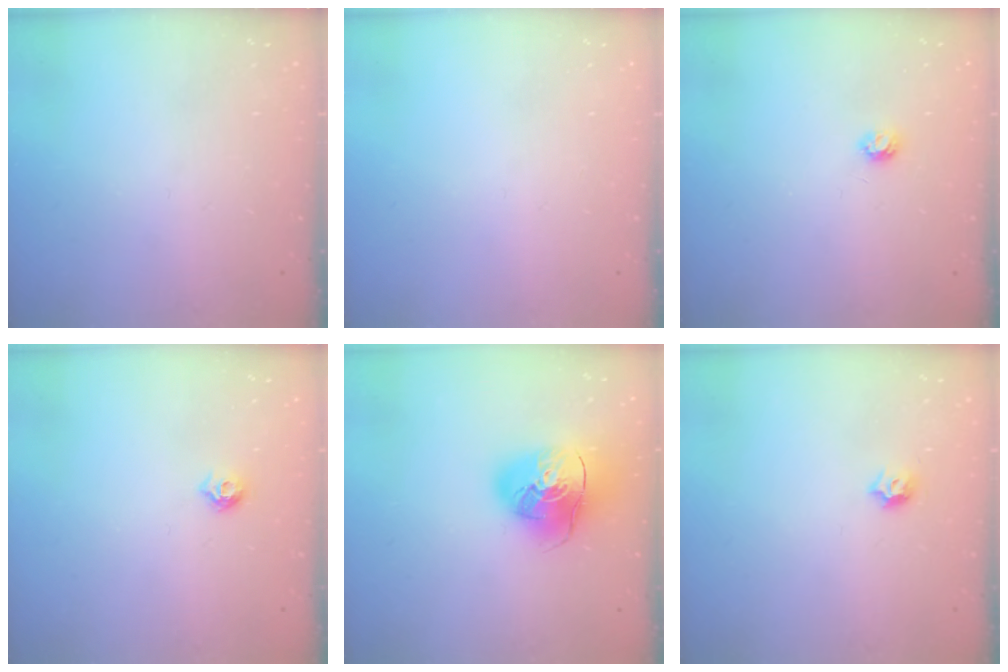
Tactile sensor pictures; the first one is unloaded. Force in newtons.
{"total": 0.0}
{"total": 4.2, "press": 4.2, "slide": 0.5}
{"total": 5.1, "press": 5.0, "slide": 0.9}
{"total": 16.2, "press": 16.0, "slide": 2.4}
{"total": 4.0, "press": 3.9, "slide": 0.8}